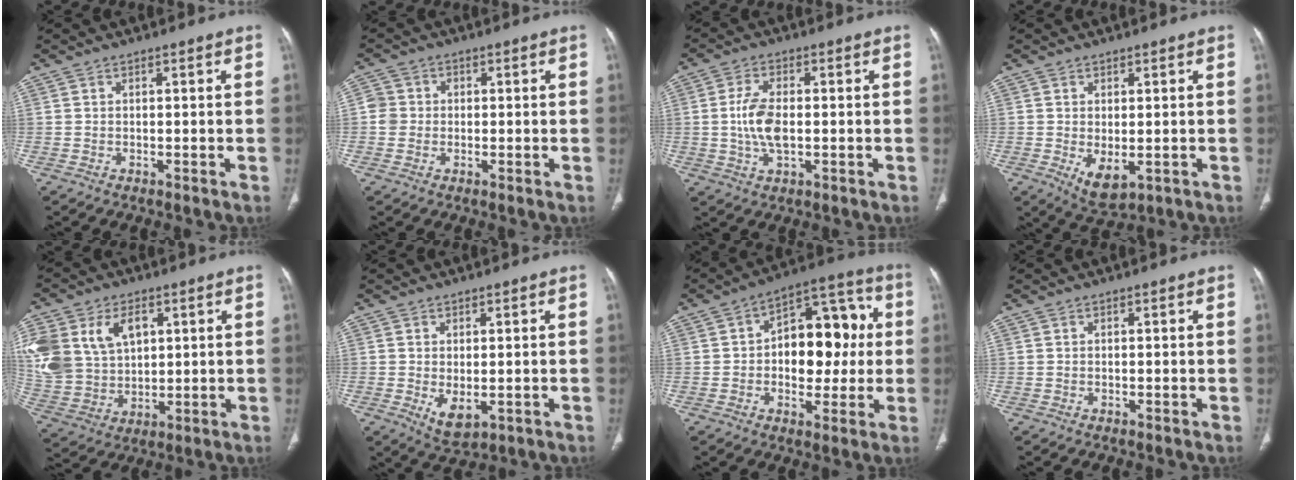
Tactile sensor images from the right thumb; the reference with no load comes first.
{"total": 3.4, "force": [0.0, 3.3, 0.8], "torque": [0.003, 0.008, -0.004]}
{"total": 7.1, "force": [-0.2, 3.4, 6.2], "torque": [-0.132, 0.001, -0.006]}
{"total": 5.2, "force": [-1.1, 2.7, 4.3], "torque": [-0.068, -0.013, 0.000]}
{"total": 22.5, "force": [7.5, 16.2, 13.7], "torque": [-0.321, 0.021, 0.164]}
{"total": 4.5, "force": [-0.8, 2.4, 3.8], "torque": [-0.059, -0.012, 0.002]}
{"total": 16.4, "force": [0.9, 10.1, 12.8], "torque": [-0.126, 0.035, 0.012]}
{"total": 0.0}